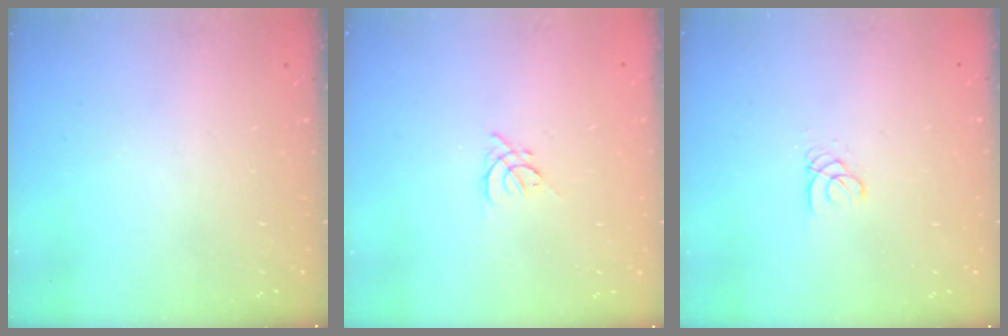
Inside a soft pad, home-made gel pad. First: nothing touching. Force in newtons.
{"total": 2.6, "press": 2.5, "slide": 0.6}
{"total": 1.8, "press": 1.8, "slide": 0.2}